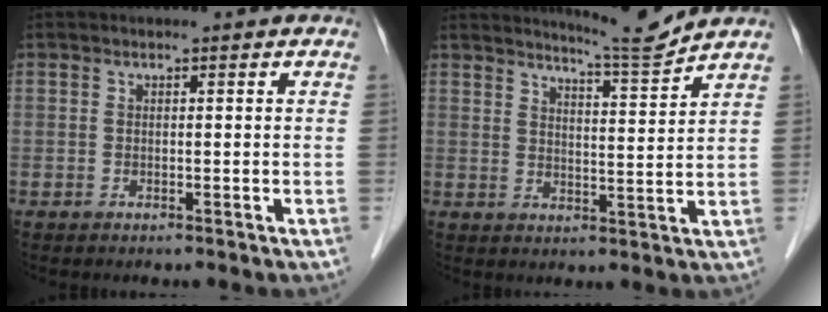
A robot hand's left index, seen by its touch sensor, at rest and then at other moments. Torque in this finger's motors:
{"motor_torque": [0.19, -0.54, 0.00, 0.01]}